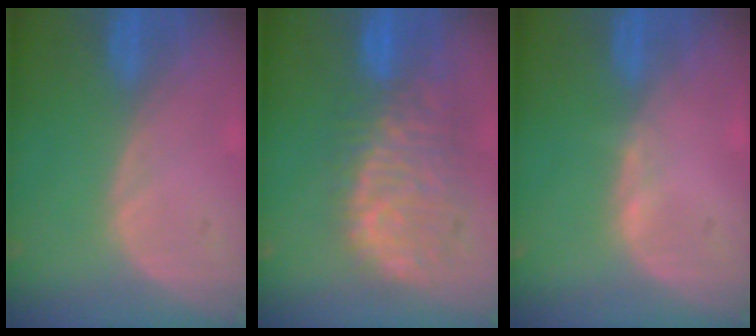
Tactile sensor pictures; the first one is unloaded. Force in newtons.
{"total": 11.1, "press": 9.6, "slide": 5.6}
{"total": 0.6, "press": 0.5, "slide": 0.3}